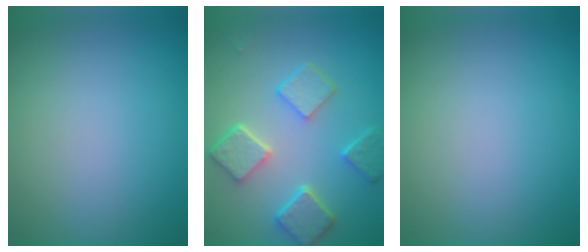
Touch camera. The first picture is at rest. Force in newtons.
{"total": 5.4, "press": 4.2, "slide": 3.3}
{"total": 0.0}